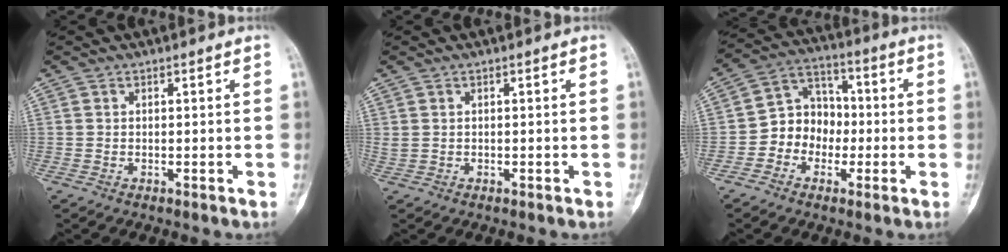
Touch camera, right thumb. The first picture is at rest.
{"total": 0.8, "force": [0.1, 0.6, 0.5], "torque": [-0.015, 0.005, 0.005]}
{"total": 9.4, "force": [-2.1, 8.0, 4.3], "torque": [-0.029, 0.040, -0.051]}